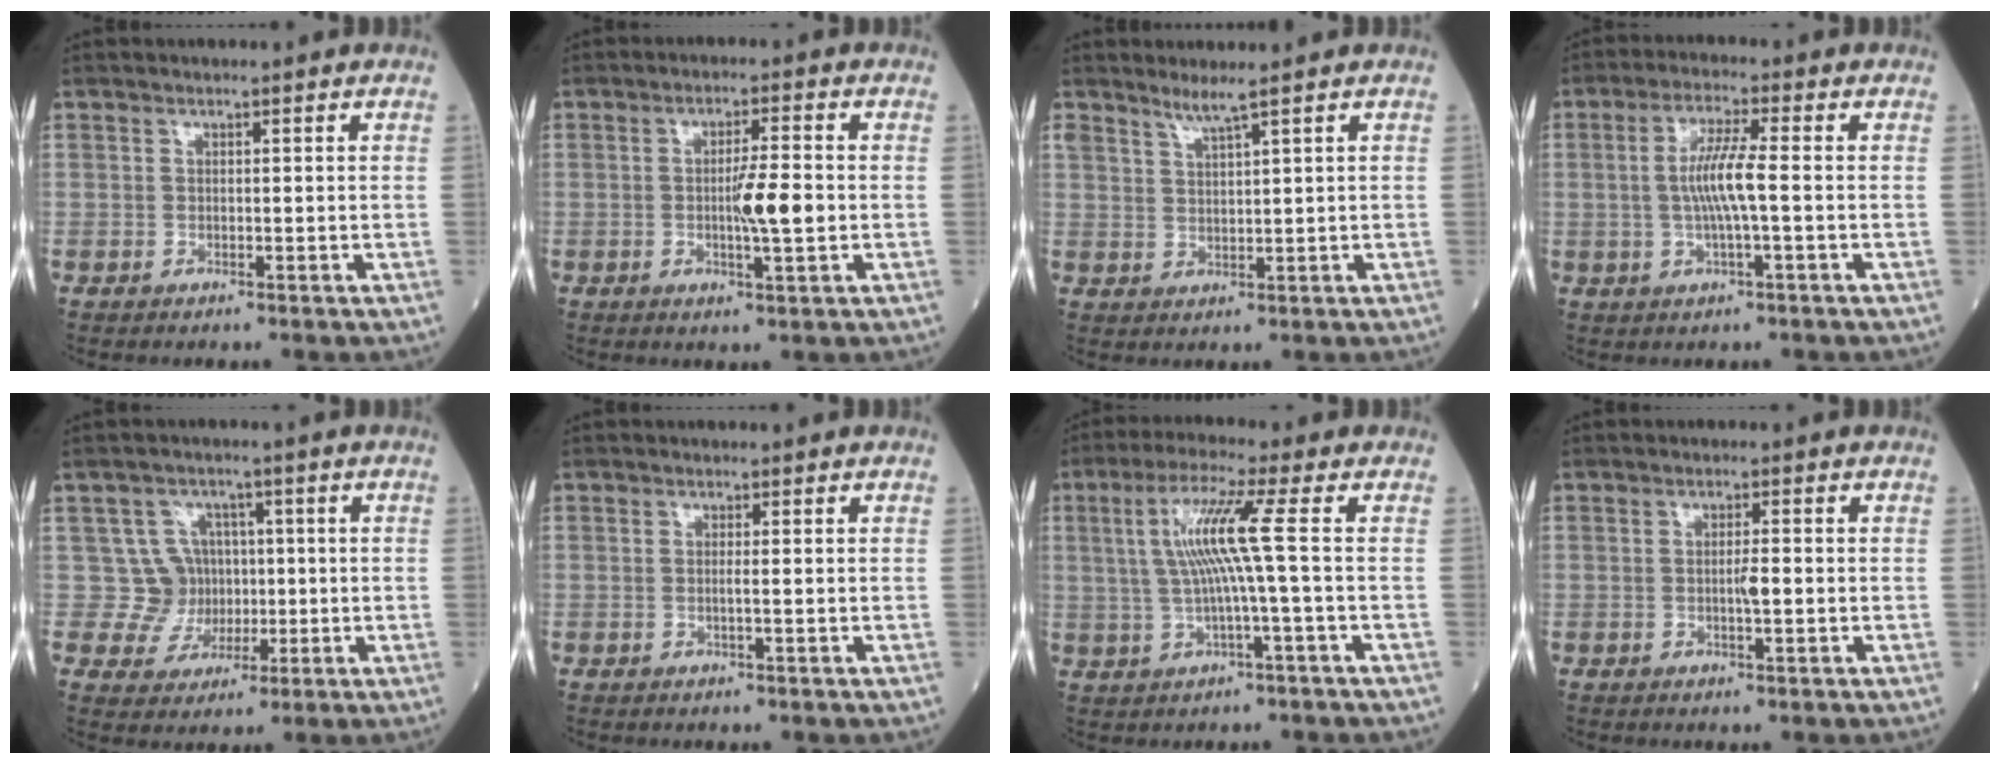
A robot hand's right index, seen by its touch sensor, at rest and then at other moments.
{"total": 5.6, "force": [-0.5, 0.4, 5.6], "torque": [-0.090, 0.000, -0.010]}
{"total": 2.8, "force": [2.3, -0.5, 1.4], "torque": [-0.031, -0.005, 0.049]}
{"total": 6.3, "force": [-0.2, 0.1, 6.3], "torque": [-0.127, 0.002, -0.006]}
{"total": 5.9, "force": [0.6, 5.9, -0.2], "torque": [0.018, 0.018, 0.014]}
{"total": 0.9, "force": [-0.1, -0.3, 0.8], "torque": [-0.017, -0.001, -0.004]}
{"total": 7.9, "force": [0.8, -1.3, 7.7], "torque": [-0.158, 0.012, 0.020]}
{"total": 2.0, "force": [-0.3, 0.1, 2.0], "torque": [-0.034, 0.002, -0.006]}